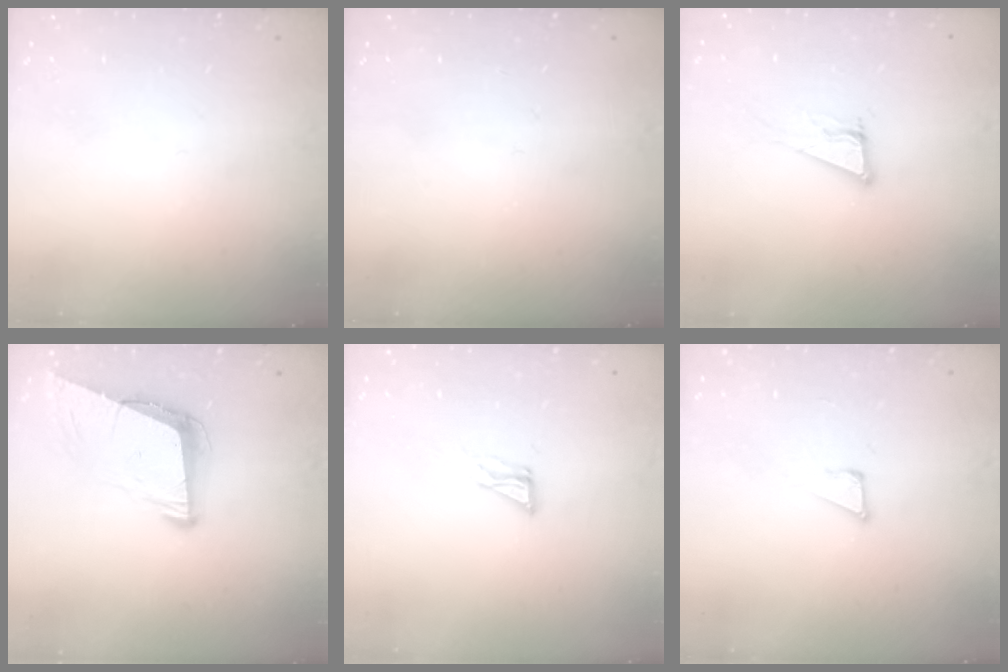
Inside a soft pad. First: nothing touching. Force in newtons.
{"total": 0.0}
{"total": 11.3, "press": 10.9, "slide": 3.3}
{"total": 9.1, "press": 8.4, "slide": 3.5}
{"total": 6.5, "press": 6.5, "slide": 0.4}
{"total": 3.3, "press": 3.2, "slide": 0.8}